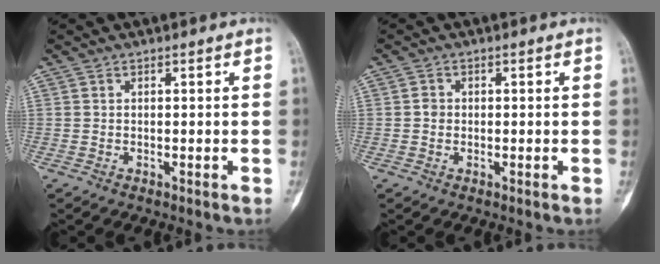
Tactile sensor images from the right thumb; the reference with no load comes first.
{"total": 1.3, "force": [-0.1, 1.2, 0.5], "torque": [-0.002, 0.005, -0.003]}